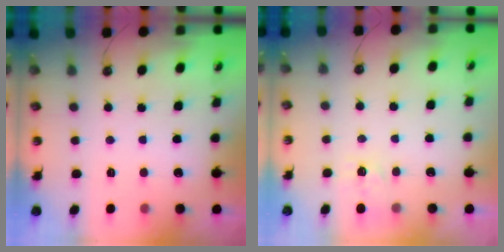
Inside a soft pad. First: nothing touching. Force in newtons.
{"total": 5.6, "press": 5.6, "slide": 0.6}